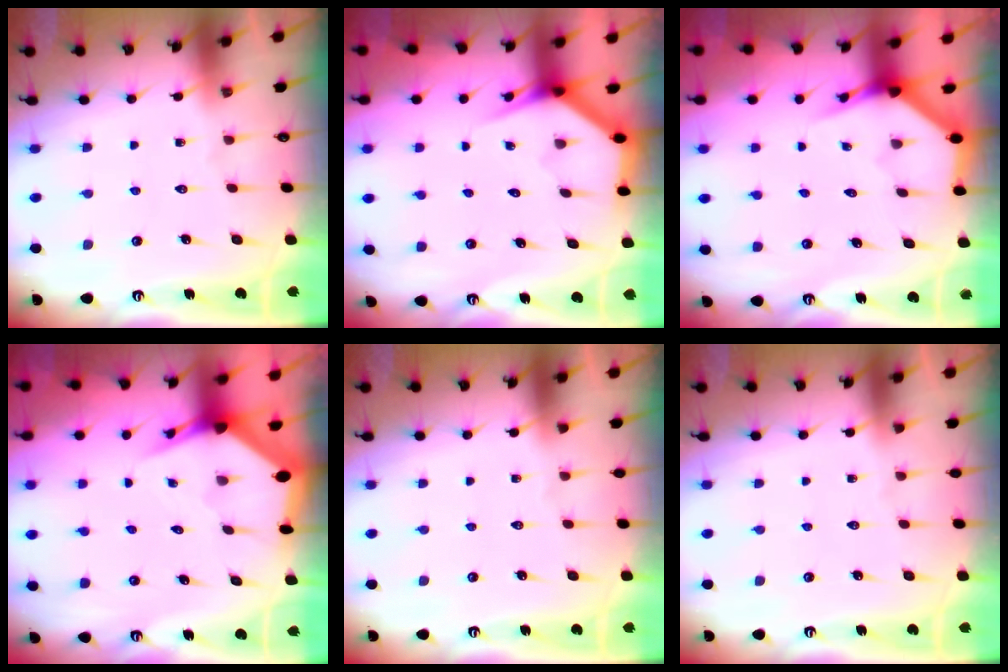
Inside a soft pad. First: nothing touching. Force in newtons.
{"total": 3.4, "press": 3.4, "slide": 0.3}
{"total": 3.8, "press": 3.8, "slide": 0.2}
{"total": 3.7, "press": 3.6, "slide": 0.3}
{"total": 0.0}
{"total": 0.0}